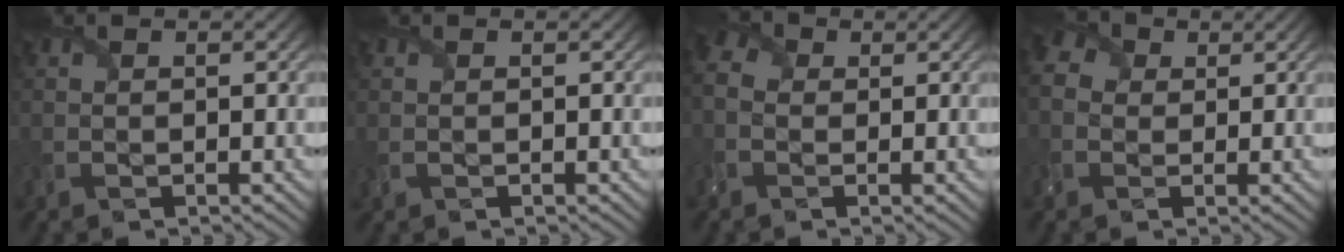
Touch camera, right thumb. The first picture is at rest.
{"total": 0.5, "force": [-0.1, 0.3, 0.4], "torque": [-0.015, 0.000, -0.001]}
{"total": 3.6, "force": [-0.7, 3.0, 1.9], "torque": [-0.059, 0.001, -0.026]}
{"total": 4.2, "force": [0.3, 3.7, 2.0], "torque": [-0.061, 0.004, -0.005]}